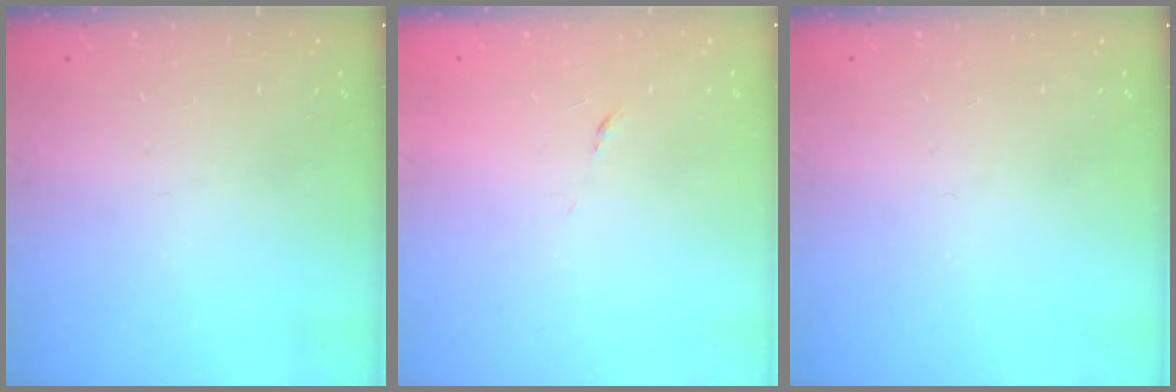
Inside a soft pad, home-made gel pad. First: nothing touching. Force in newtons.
{"total": 3.9, "press": 3.8, "slide": 0.9}
{"total": 0.0}